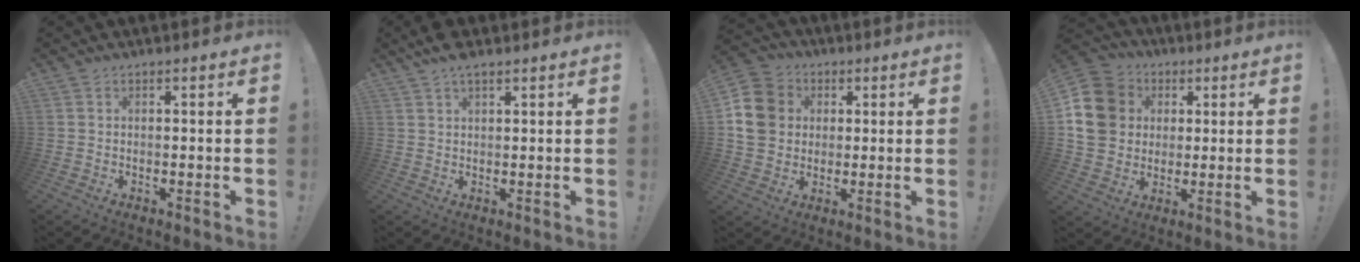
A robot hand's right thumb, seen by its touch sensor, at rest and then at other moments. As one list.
[{"total": 4.4, "force": [3.3, 1.4, 2.5], "torque": [-0.051, -0.014, 0.062]}, {"total": 12.3, "force": [2.1, 10.9, 5.4], "torque": [-0.096, 0.003, 0.045]}, {"total": 15.5, "force": [2.7, 13.5, 7.2], "torque": [-0.109, 0.000, 0.058]}]